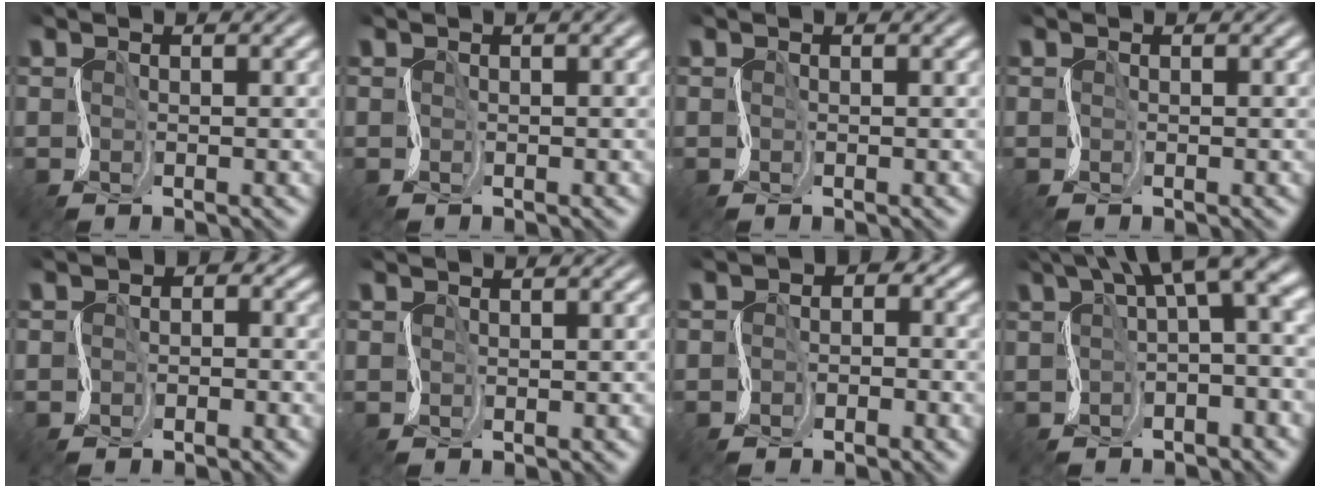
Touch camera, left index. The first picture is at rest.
{"total": 1.4, "force": [0.5, 0.5, 1.3], "torque": [-0.019, 0.003, 0.006]}
{"total": 0.0}
{"total": 0.0}
{"total": 2.1, "force": [-0.8, 1.5, 1.2], "torque": [-0.008, 0.005, -0.021]}
{"total": 0.5, "force": [-0.2, 0.3, 0.4], "torque": [-0.003, -0.002, -0.004]}
{"total": 2.9, "force": [-0.9, 2.1, 1.7], "torque": [-0.012, 0.005, -0.024]}
{"total": 9.3, "force": [2.8, 3.4, 8.2], "torque": [-0.116, 0.018, 0.047]}